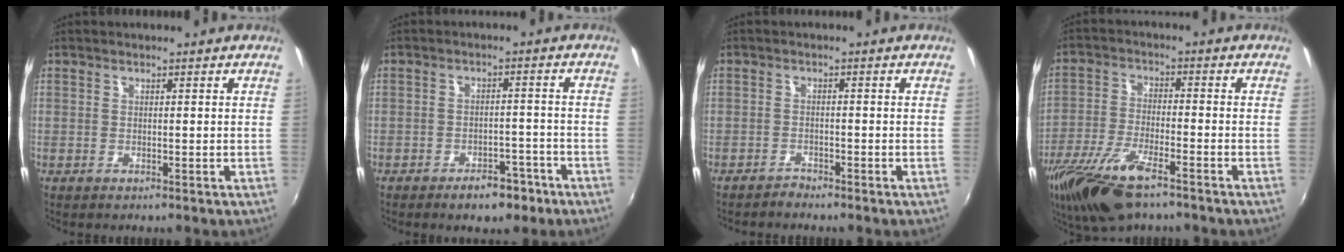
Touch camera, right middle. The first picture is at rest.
{"total": 6.0, "force": [-4.3, 2.9, 3.0], "torque": [-0.057, 0.012, -0.047]}
{"total": 1.7, "force": [-1.7, 0.3, 0.0], "torque": [-0.007, 0.000, -0.035]}
{"total": 14.5, "force": [-10.0, 4.1, 9.7], "torque": [-0.213, -0.041, -0.192]}